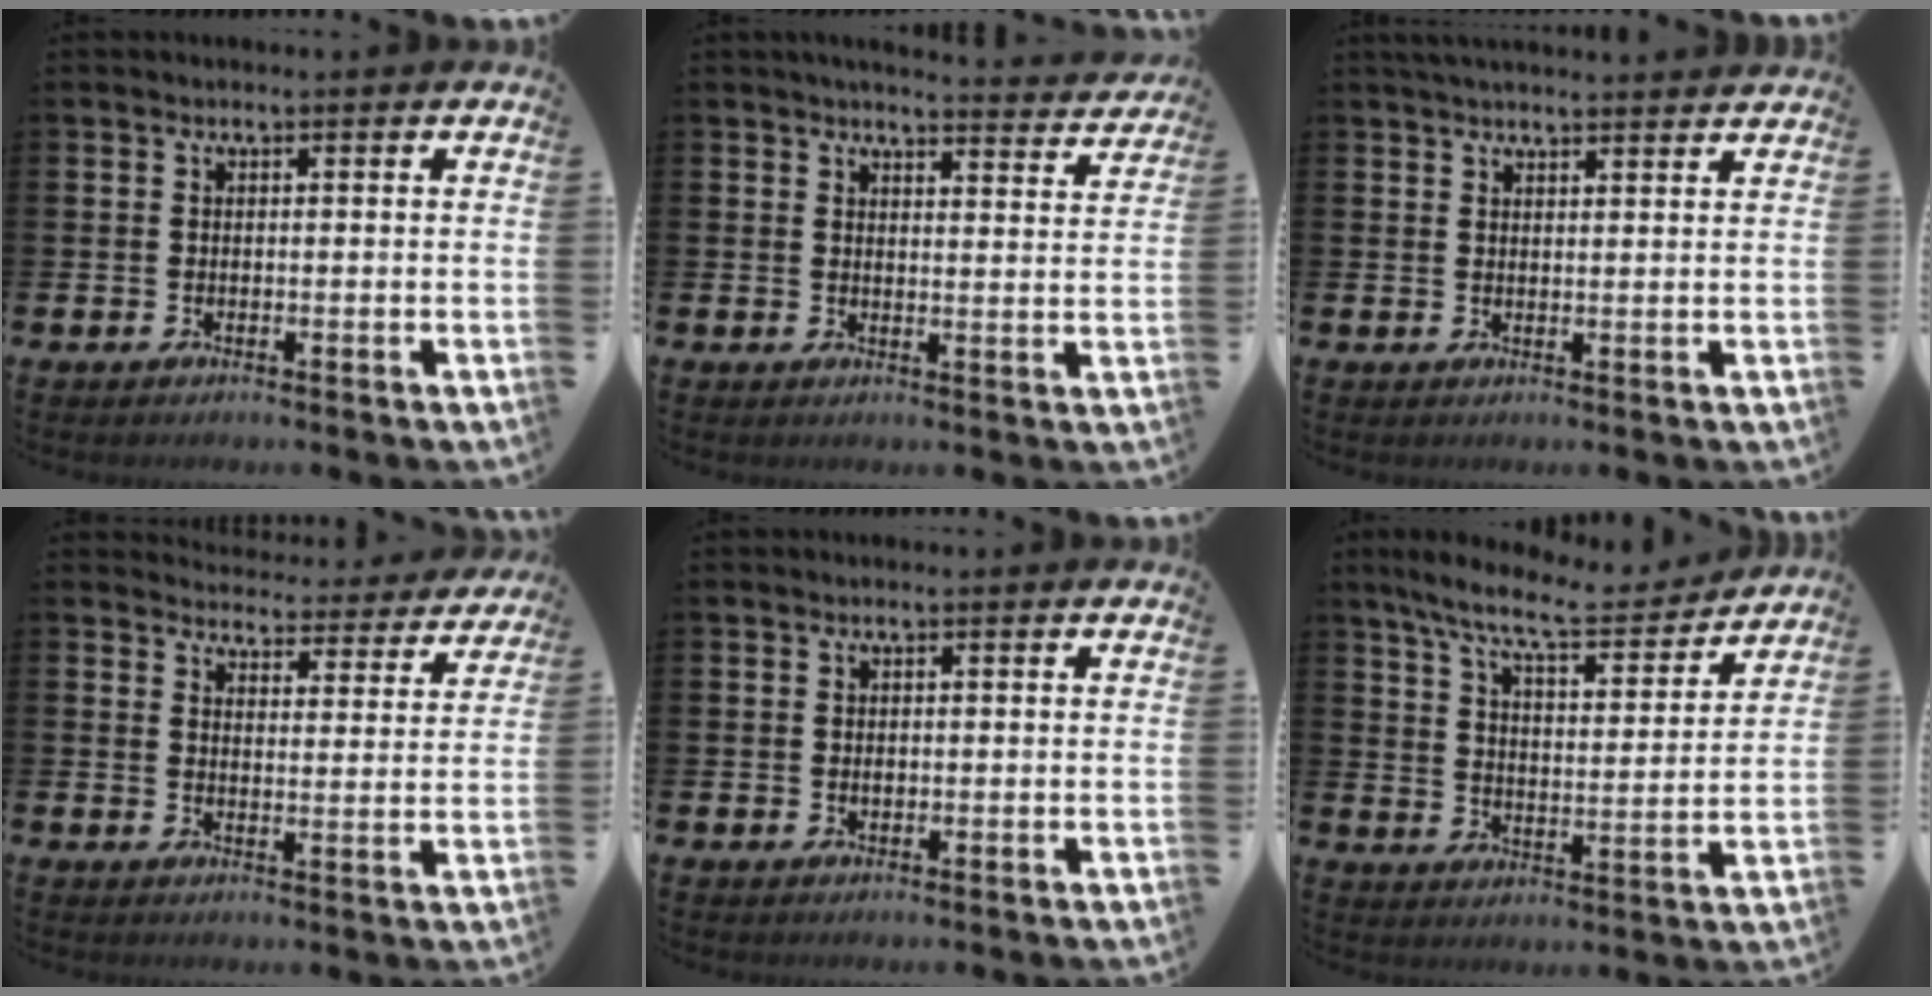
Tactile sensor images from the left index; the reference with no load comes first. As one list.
[{"total": 3.9, "force": [3.9, 0.1, 0.5], "torque": [-0.010, -0.030, 0.066]}, {"total": 2.8, "force": [2.8, 0.0, 0.5], "torque": [-0.012, -0.010, 0.051]}, {"total": 4.1, "force": [4.0, 0.8, 0.2], "torque": [-0.011, -0.037, 0.066]}, {"total": 0.7, "force": [0.1, 0.5, 0.6], "torque": [-0.007, 0.000, -0.001]}, {"total": 9.3, "force": [8.3, 1.5, 4.0], "torque": [-0.105, -0.044, 0.142]}]